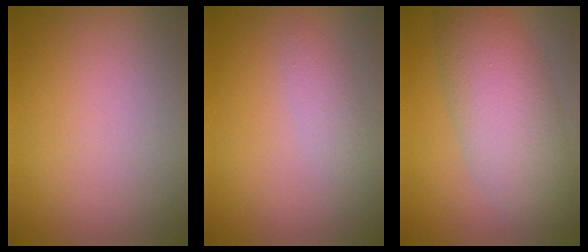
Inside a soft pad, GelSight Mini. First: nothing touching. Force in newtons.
{"total": 1.4, "press": 1.4, "slide": 0.1}
{"total": 6.1, "press": 6.1, "slide": 0.2}